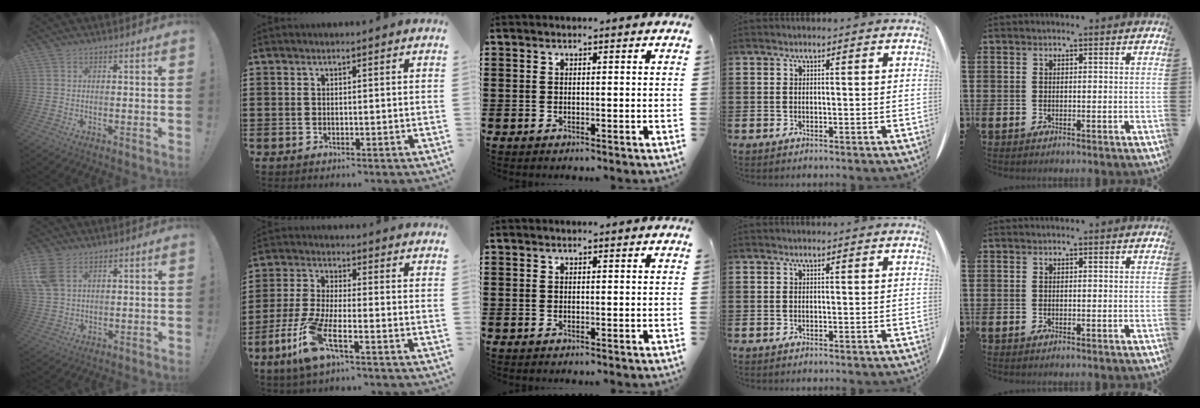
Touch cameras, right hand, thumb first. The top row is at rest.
{"thumb": {"total": 7.8, "force": [3.5, 5.0, 4.8], "torque": [-0.095, -0.008, 0.070]}, "index": {"total": 9.3, "force": [-5.1, 2.1, 7.6], "torque": [-0.190, -0.022, -0.101]}}